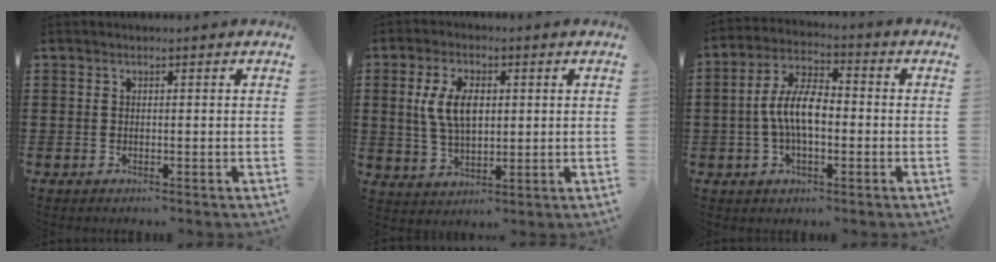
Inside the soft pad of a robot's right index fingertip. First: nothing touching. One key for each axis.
{"total": 7.0, "fx": 1.2, "fy": 3.7, "fz": 5.8, "tx": -0.135, "ty": 0.009, "tz": 0.014}
{"total": 8.0, "fx": -1.0, "fy": 3.6, "fz": 7.0, "tx": -0.159, "ty": 0.001, "tz": -0.028}